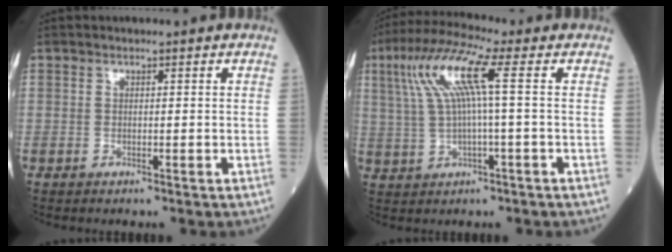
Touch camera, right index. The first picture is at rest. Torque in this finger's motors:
{"motor_torque": [0.33, 0.15, 0.61, 0.21]}